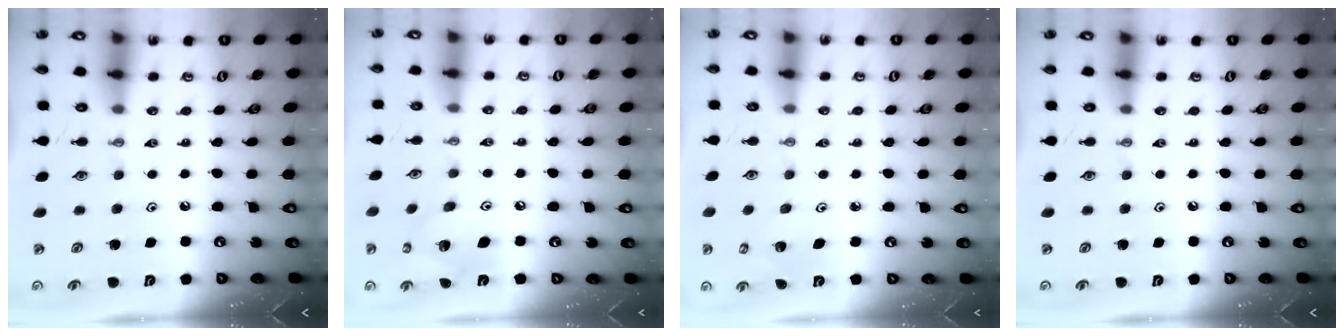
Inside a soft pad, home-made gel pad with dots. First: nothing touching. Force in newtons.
{"total": 12.5, "press": 12.4, "slide": 1.4}
{"total": 2.2, "press": 2.2, "slide": 0.2}
{"total": 0.0}